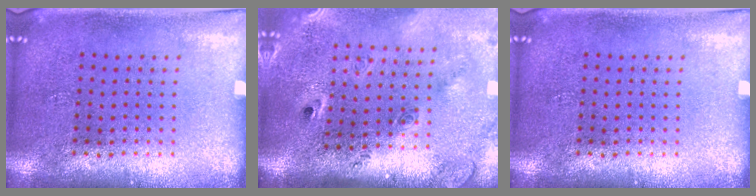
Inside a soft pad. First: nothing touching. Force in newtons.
{"total": 2.6, "press": 1.9, "slide": 1.8}
{"total": 0.0}